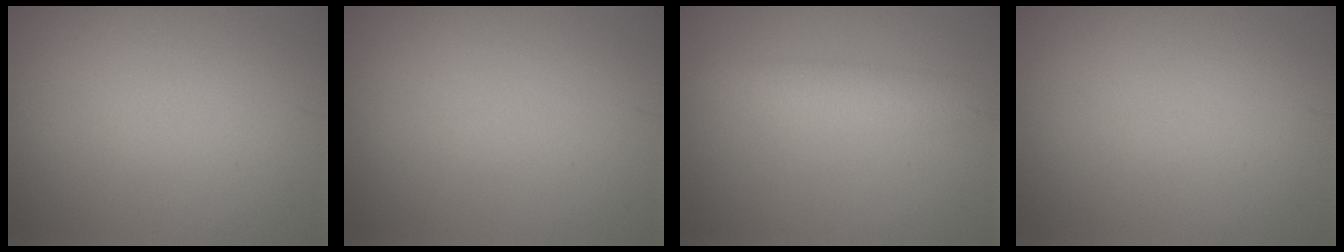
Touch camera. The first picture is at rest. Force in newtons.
{"total": 0.0}
{"total": 3.3, "press": 3.3, "slide": 0.0}
{"total": 0.0}